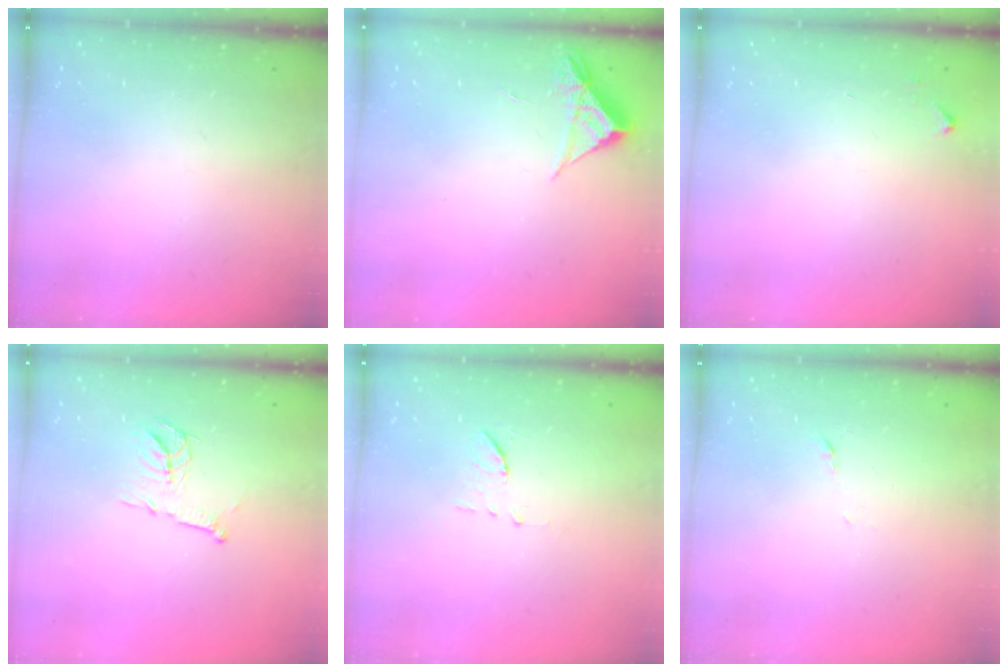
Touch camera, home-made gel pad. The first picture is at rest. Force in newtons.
{"total": 4.2, "press": 4.2, "slide": 0.4}
{"total": 3.3, "press": 3.2, "slide": 0.4}
{"total": 11.7, "press": 11.7, "slide": 0.7}
{"total": 6.8, "press": 6.6, "slide": 1.8}
{"total": 3.9, "press": 3.8, "slide": 0.9}